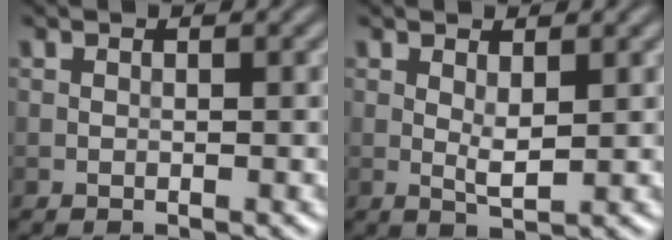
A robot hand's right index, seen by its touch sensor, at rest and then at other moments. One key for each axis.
{"total": 1.7, "fx": 0.6, "fy": 0.5, "fz": 1.5, "tx": -0.032, "ty": -0.004, "tz": 0.013}